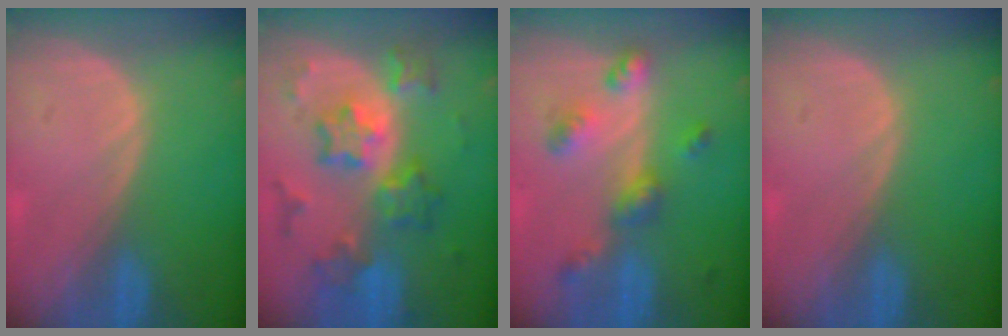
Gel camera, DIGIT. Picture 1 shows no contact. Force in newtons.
{"total": 9.5, "press": 9.5, "slide": 0.8}
{"total": 6.6, "press": 5.9, "slide": 3.1}
{"total": 0.0}